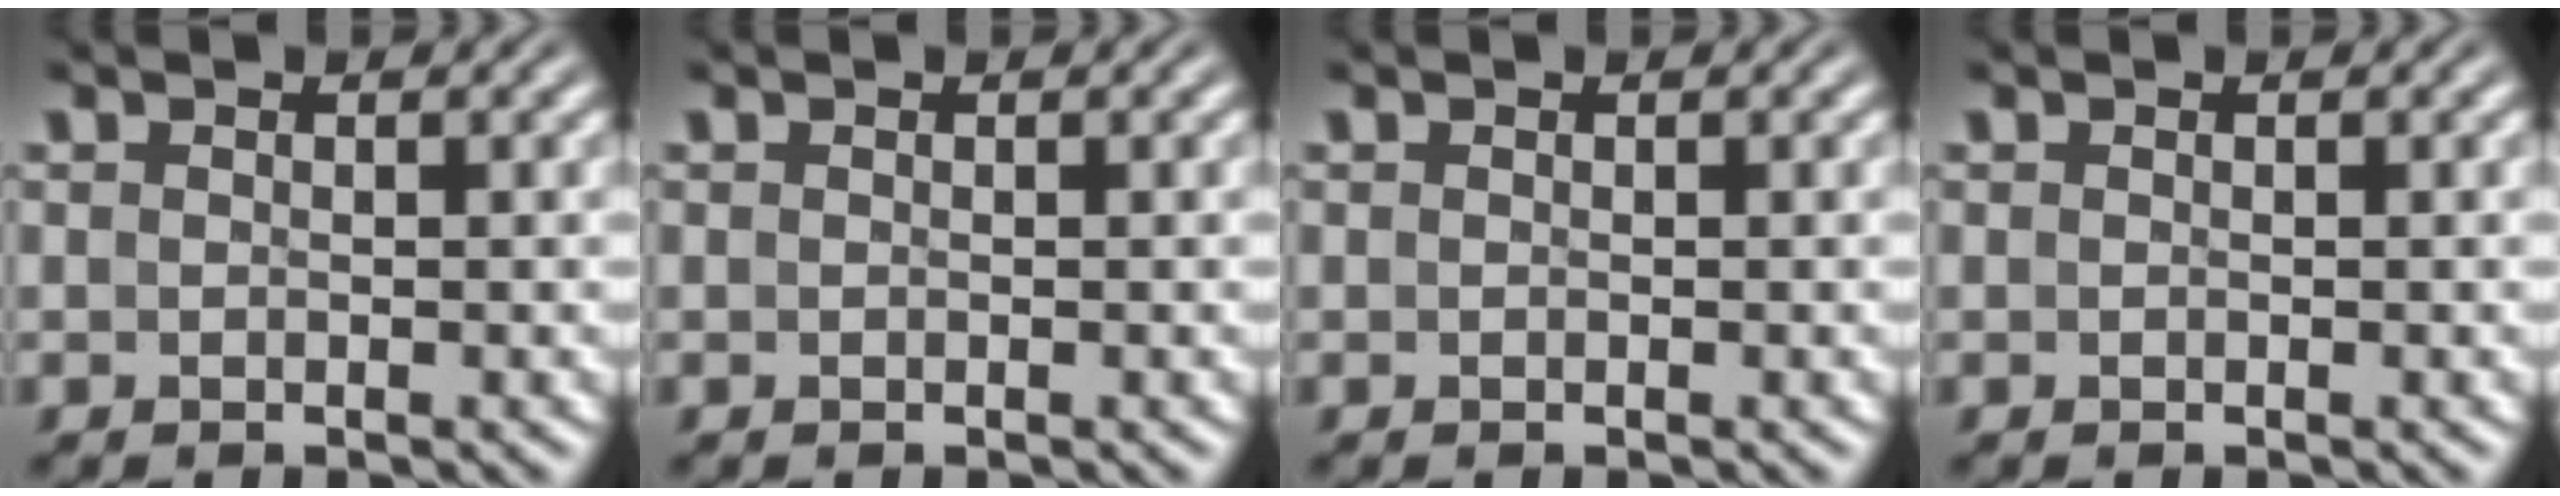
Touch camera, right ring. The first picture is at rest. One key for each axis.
{"total": 0.0}
{"total": 0.0}
{"total": 0.0}